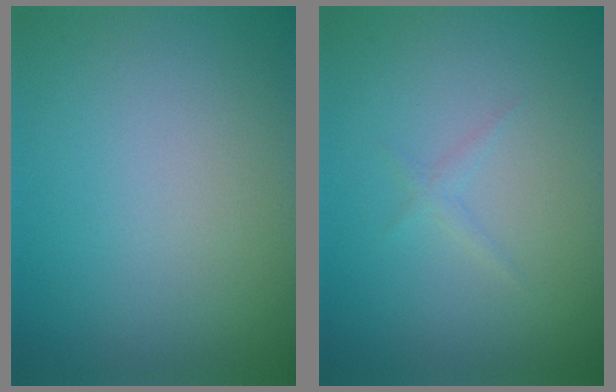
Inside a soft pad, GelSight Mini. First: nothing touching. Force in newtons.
{"total": 0.7, "press": 0.7, "slide": 0.0}